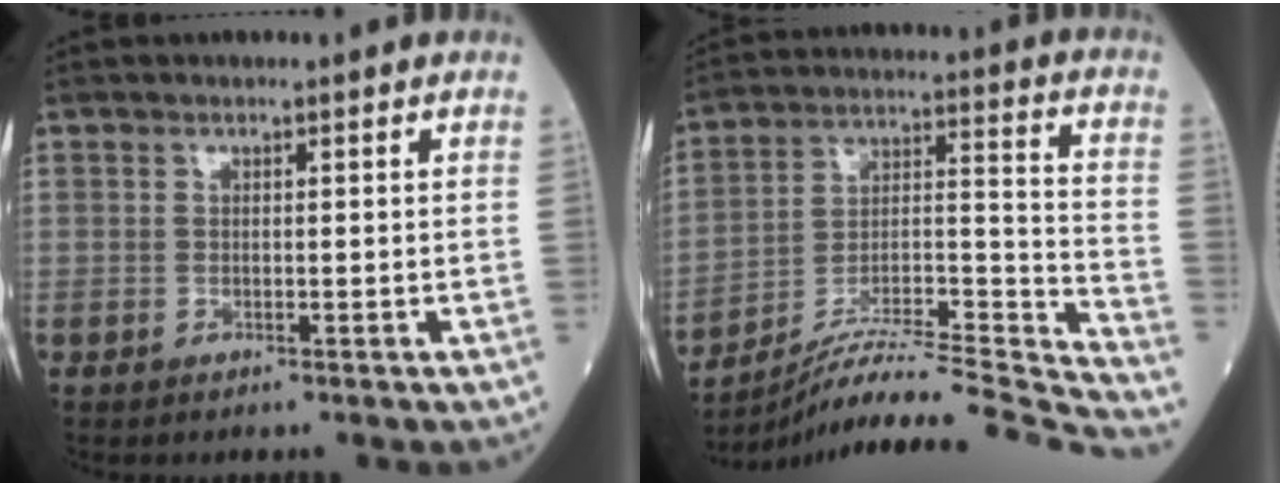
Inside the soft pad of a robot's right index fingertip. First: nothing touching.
{"total": 25.2, "force": [-23.9, -2.4, 7.7], "torque": [-0.102, -0.007, -0.367]}